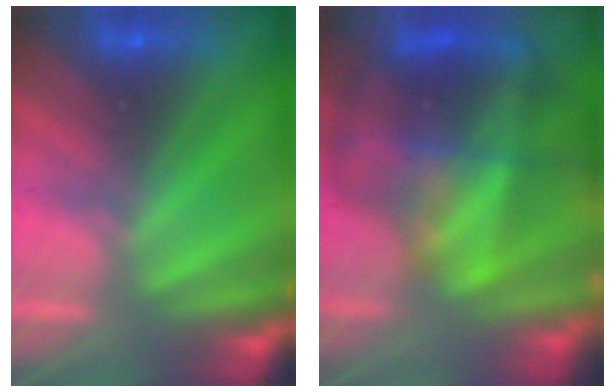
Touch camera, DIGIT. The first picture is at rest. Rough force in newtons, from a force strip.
{"total": 11.3}